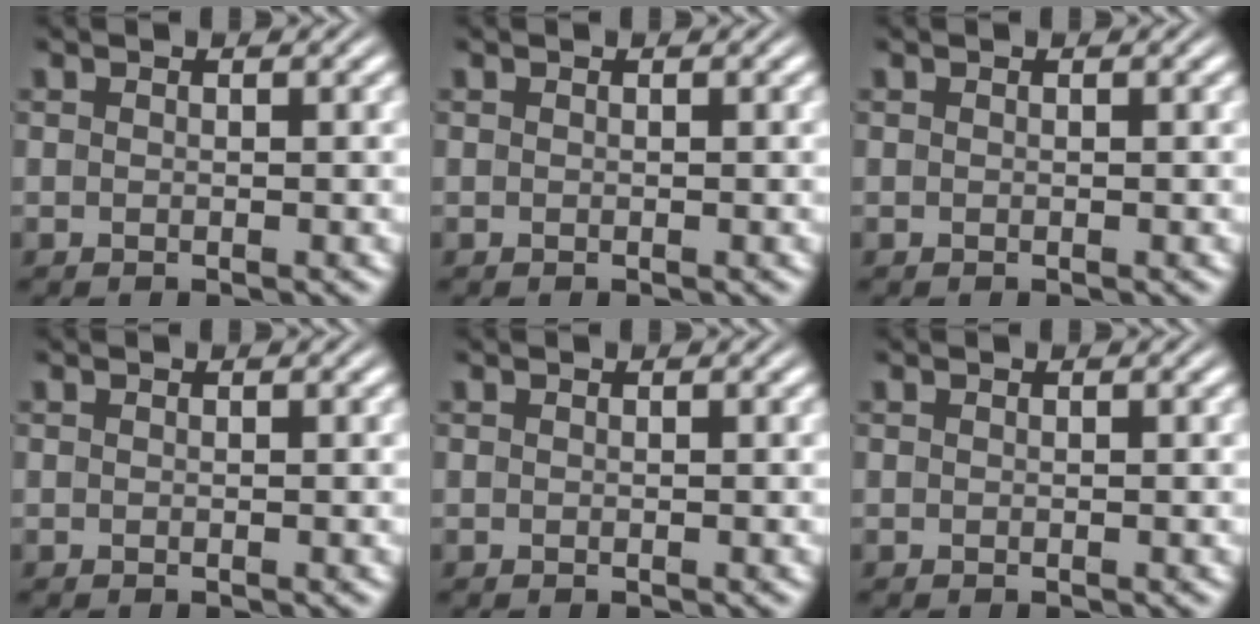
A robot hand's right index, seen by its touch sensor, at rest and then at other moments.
{"total": 0.0}
{"total": 0.0}
{"total": 0.0}
{"total": 0.0}
{"total": 0.0}